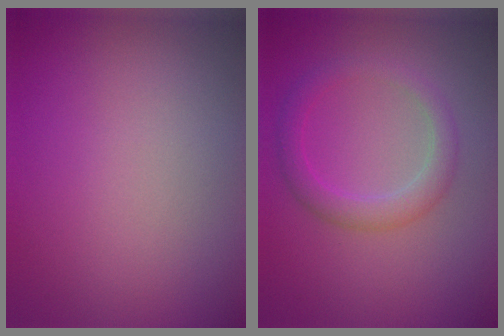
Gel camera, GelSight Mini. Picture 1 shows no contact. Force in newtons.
{"total": 2.6, "press": 2.6, "slide": 0.1}